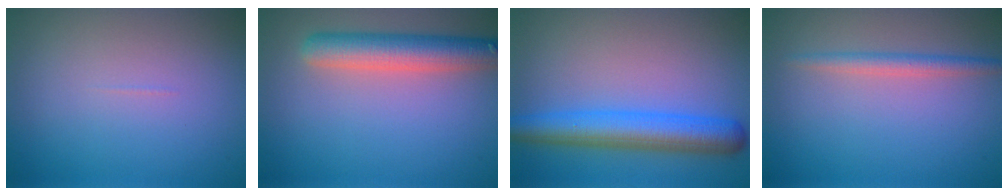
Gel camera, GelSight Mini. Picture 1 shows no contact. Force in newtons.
{"total": 5.2, "press": 5.2, "slide": 0.4}
{"total": 5.9, "press": 5.9, "slide": 0.2}
{"total": 1.8, "press": 1.8, "slide": 0.1}